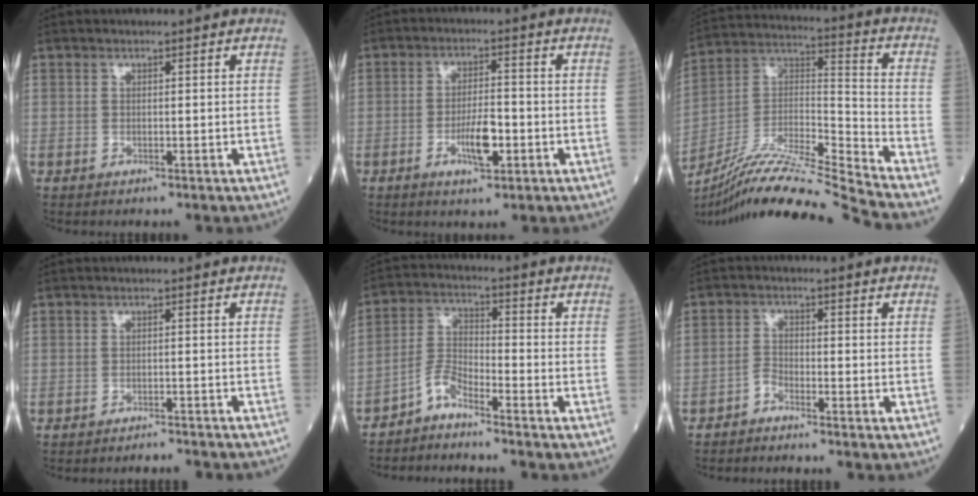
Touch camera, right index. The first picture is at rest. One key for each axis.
{"total": 5.6, "fx": -2.1, "fy": 1.4, "fz": 5.0, "tx": -0.092, "ty": 0.000, "tz": -0.036}
{"total": 19.3, "fx": -17.5, "fy": -2.2, "fz": 7.9, "tx": -0.159, "ty": 0.011, "tz": -0.316}
{"total": 4.4, "fx": -4.4, "fy": 0.0, "fz": 0.9, "tx": -0.008, "ty": -0.009, "tz": -0.053}
{"total": 4.5, "fx": -3.9, "fy": 0.8, "fz": 2.2, "tx": -0.045, "ty": -0.007, "tz": -0.080}
{"total": 1.9, "fx": -1.8, "fy": 0.3, "fz": 0.6, "tx": -0.009, "ty": 0.001, "tz": -0.038}